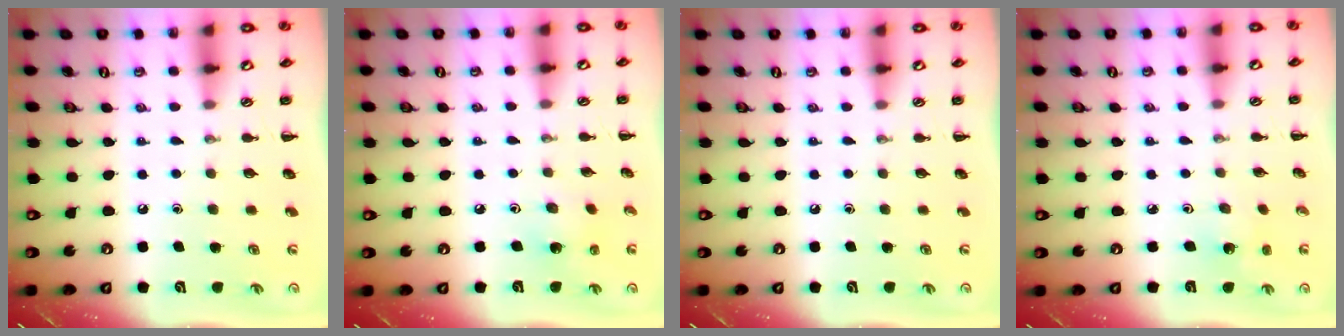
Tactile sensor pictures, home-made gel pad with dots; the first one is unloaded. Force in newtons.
{"total": 2.2, "press": 2.1, "slide": 0.7}
{"total": 0.0}
{"total": 1.4, "press": 1.2, "slide": 0.6}